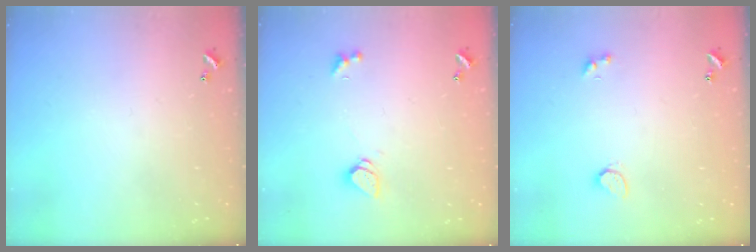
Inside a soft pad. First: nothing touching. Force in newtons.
{"total": 1.6, "press": 1.6, "slide": 0.5}
{"total": 2.3, "press": 2.3, "slide": 0.5}